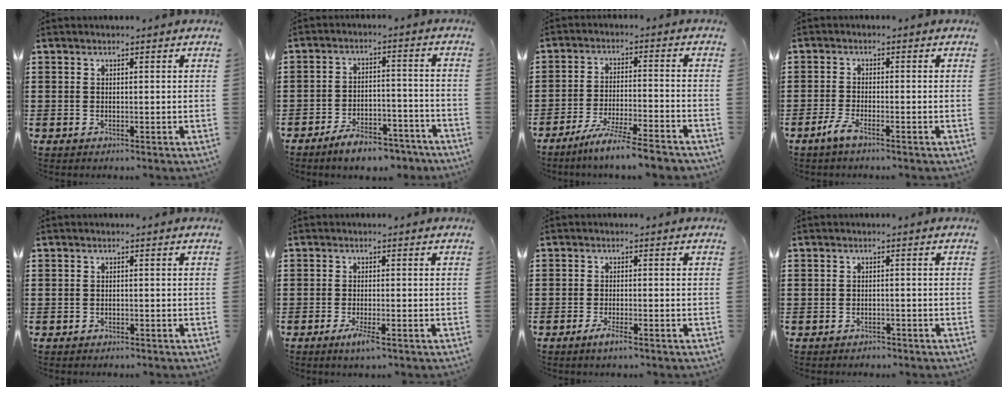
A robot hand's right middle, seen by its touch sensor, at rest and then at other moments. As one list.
[{"total": 6.3, "force": [-5.7, 1.2, 2.3], "torque": [-0.039, 0.009, -0.108]}, {"total": 6.7, "force": [-5.9, -0.5, 3.1], "torque": [-0.065, -0.017, -0.114]}, {"total": 2.7, "force": [-1.8, 0.3, 2.1], "torque": [-0.056, -0.008, -0.038]}, {"total": 0.7, "force": [-0.6, 0.3, 0.1], "torque": [-0.004, 0.000, -0.013]}, {"total": 2.8, "force": [-1.5, 0.3, 2.4], "torque": [-0.053, -0.010, -0.029]}, {"total": 2.2, "force": [-1.4, 0.2, 1.7], "torque": [-0.036, -0.005, -0.028]}, {"total": 1.1, "force": [-1.0, 0.3, 0.0], "torque": [-0.004, 0.002, -0.023]}]